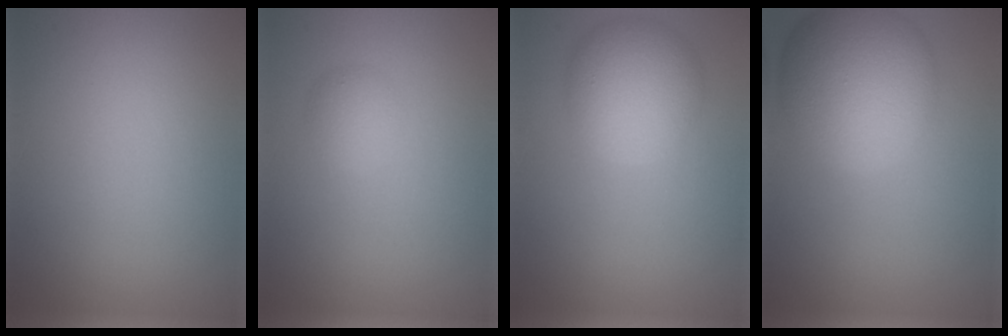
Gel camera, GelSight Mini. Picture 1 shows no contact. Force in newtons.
{"total": 1.5, "press": 1.5, "slide": 0.0}
{"total": 5.2, "press": 5.2, "slide": 0.4}
{"total": 8.7, "press": 8.7, "slide": 0.2}